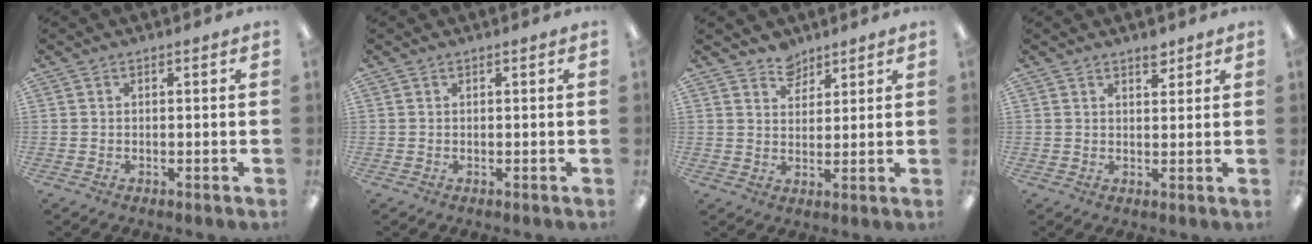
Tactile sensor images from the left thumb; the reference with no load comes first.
{"total": 0.0}
{"total": 5.0, "force": [4.3, 2.4, 0.2], "torque": [-0.003, -0.025, 0.080]}
{"total": 3.1, "force": [2.6, 1.2, 1.1], "torque": [0.007, -0.019, 0.040]}